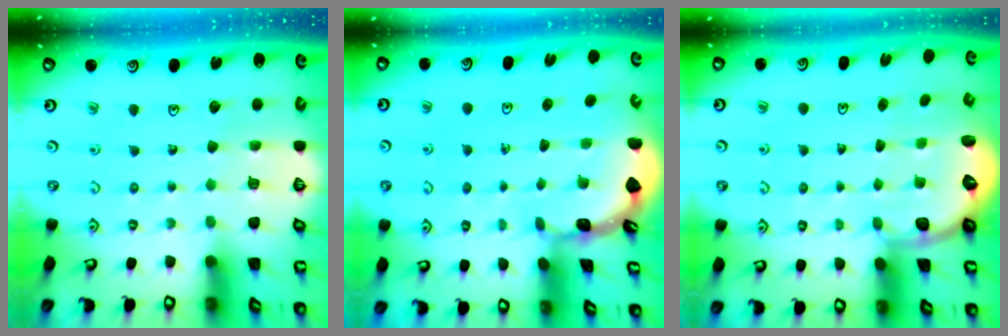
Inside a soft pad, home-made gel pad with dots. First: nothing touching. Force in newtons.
{"total": 1.7, "press": 1.7, "slide": 0.1}
{"total": 2.8, "press": 2.0, "slide": 2.0}